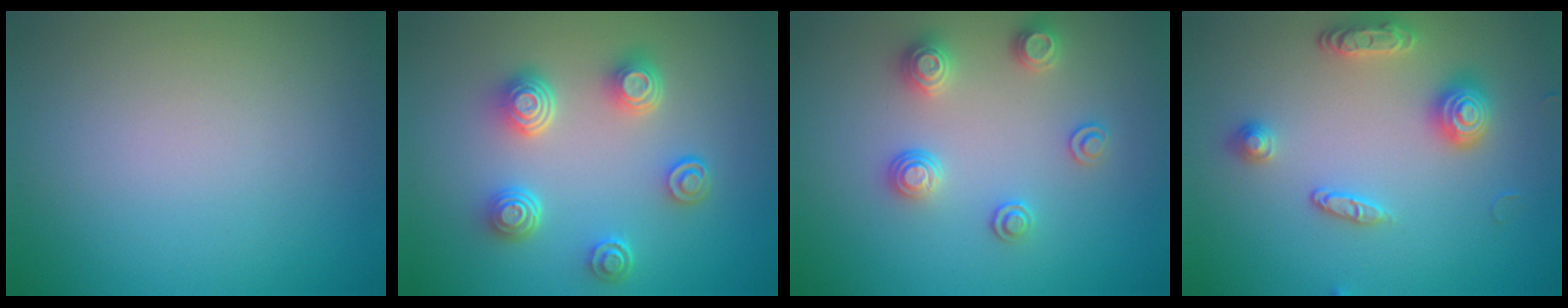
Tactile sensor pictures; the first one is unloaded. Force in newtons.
{"total": 4.4, "press": 3.4, "slide": 2.7}
{"total": 2.7, "press": 2.6, "slide": 0.3}
{"total": 3.2, "press": 3.1, "slide": 0.7}